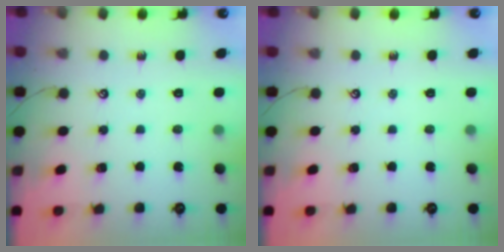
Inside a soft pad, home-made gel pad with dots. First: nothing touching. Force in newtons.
{"total": 0.0}